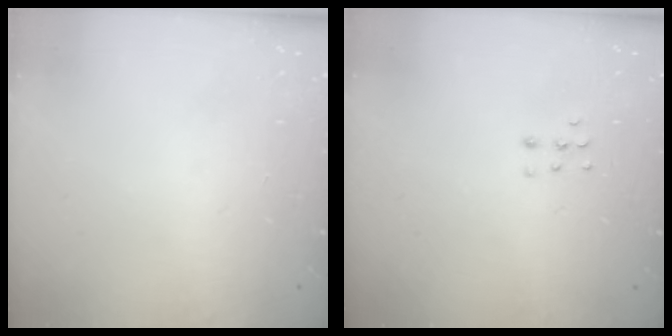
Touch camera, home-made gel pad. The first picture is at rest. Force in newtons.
{"total": 4.1, "press": 4.1, "slide": 0.5}